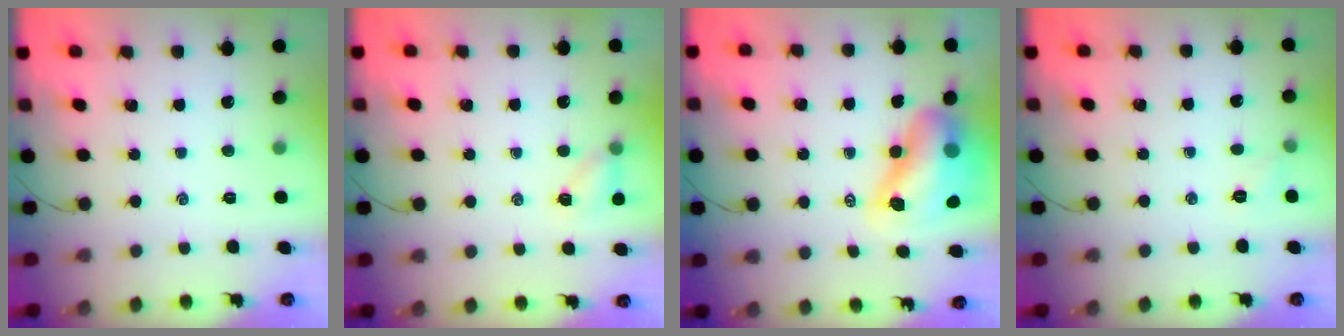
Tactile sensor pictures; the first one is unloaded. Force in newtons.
{"total": 5.1, "press": 4.8, "slide": 1.5}
{"total": 14.6, "press": 14.1, "slide": 3.9}
{"total": 4.3, "press": 4.1, "slide": 1.2}